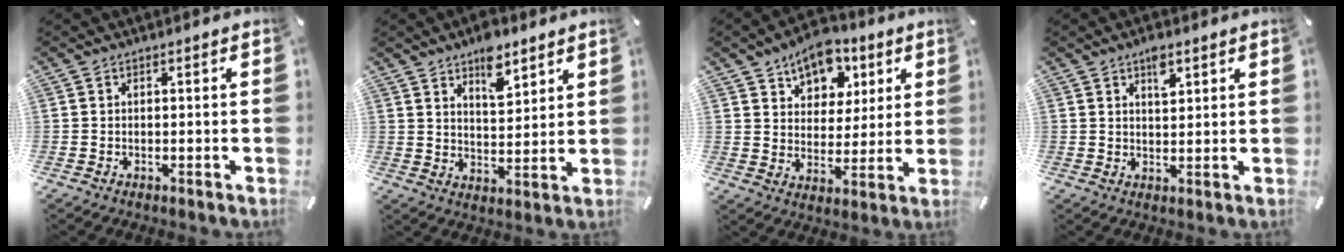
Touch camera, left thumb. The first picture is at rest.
{"total": 8.2, "force": [6.2, 3.9, 3.8], "torque": [-0.045, -0.035, 0.105]}
{"total": 10.9, "force": [6.9, 7.7, 3.2], "torque": [-0.040, -0.053, 0.124]}
{"total": 4.1, "force": [2.3, 2.0, 2.7], "torque": [-0.034, -0.007, 0.036]}